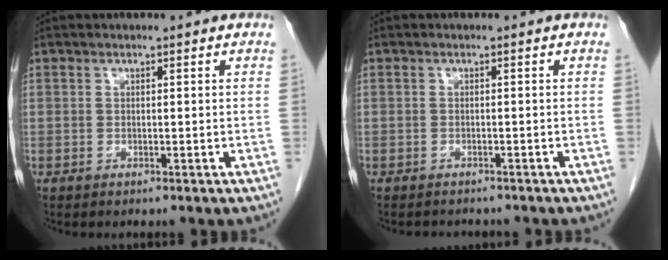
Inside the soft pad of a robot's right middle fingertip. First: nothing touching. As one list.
[{"total": 3.6, "force": [-3.2, 1.2, 0.9], "torque": [-0.011, -0.002, -0.037]}]